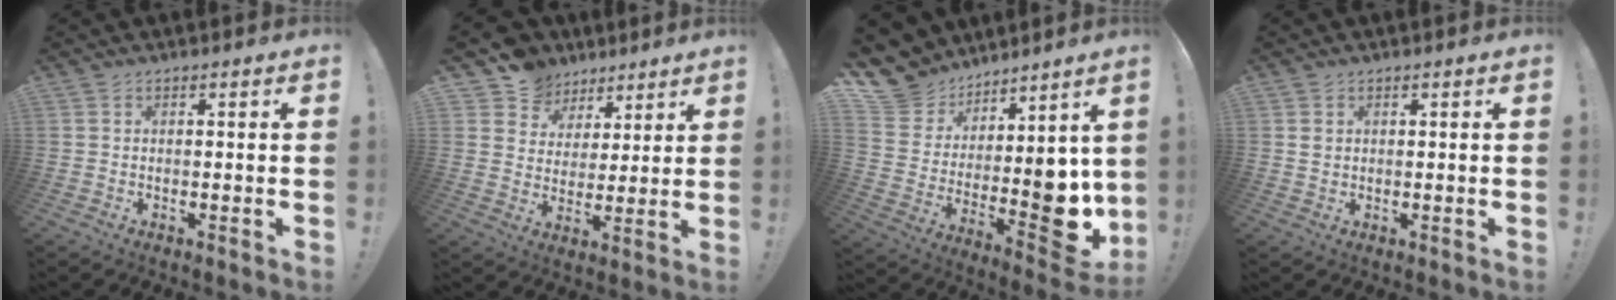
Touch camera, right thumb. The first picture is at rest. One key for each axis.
{"total": 9.5, "fx": 5.8, "fy": 7.4, "fz": 1.2, "tx": -0.019, "ty": -0.044, "tz": 0.118}
{"total": 12.3, "fx": 5.2, "fy": 9.5, "fz": 5.9, "tx": -0.065, "ty": -0.067, "tz": 0.119}
{"total": 1.5, "fx": 0.7, "fy": 1.1, "fz": 0.5, "tx": 0.005, "ty": -0.004, "tz": 0.010}